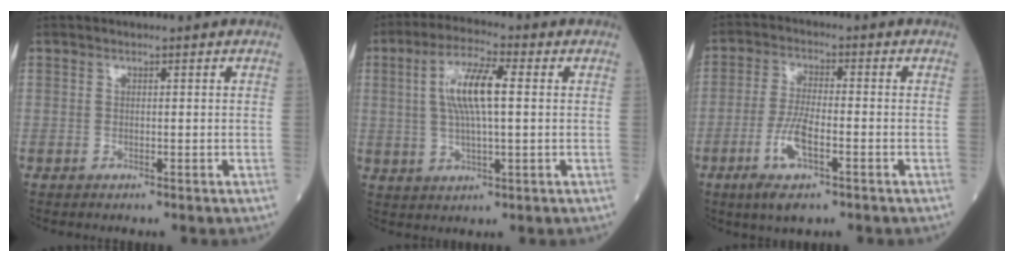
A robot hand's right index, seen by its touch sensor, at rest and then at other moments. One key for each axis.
{"total": 8.8, "fx": 1.5, "fy": 1.7, "fz": 8.5, "tx": -0.171, "ty": 0.011, "tz": 0.028}
{"total": 7.3, "fx": -3.3, "fy": 1.3, "fz": 6.4, "tx": -0.131, "ty": -0.012, "tz": -0.061}